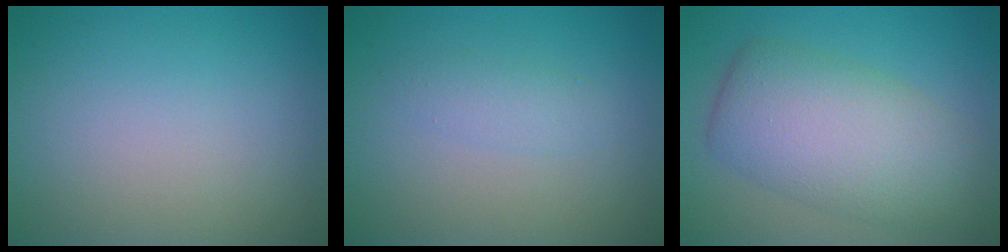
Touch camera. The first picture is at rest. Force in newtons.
{"total": 1.5, "press": 1.5, "slide": 0.1}
{"total": 7.8, "press": 7.8, "slide": 0.2}